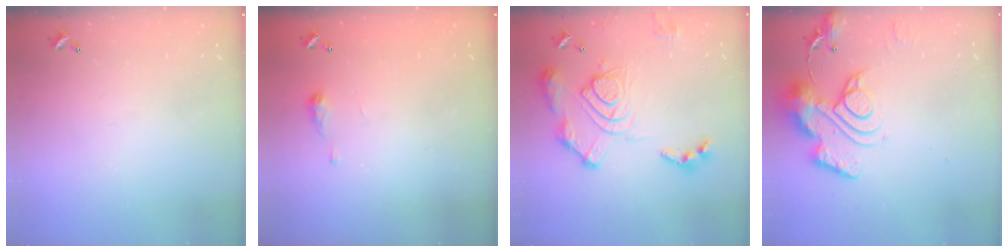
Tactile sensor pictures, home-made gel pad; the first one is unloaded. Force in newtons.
{"total": 4.8, "press": 4.7, "slide": 0.6}
{"total": 16.1, "press": 16.0, "slide": 2.0}
{"total": 15.0, "press": 14.9, "slide": 1.6}